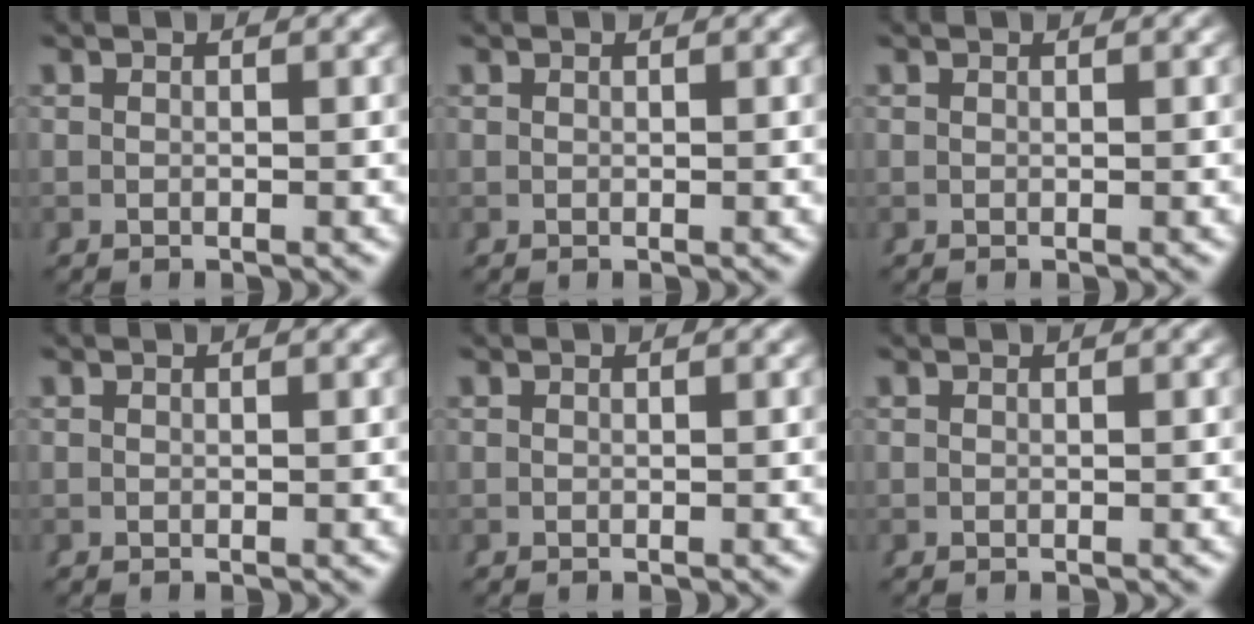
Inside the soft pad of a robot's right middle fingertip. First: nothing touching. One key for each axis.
{"total": 0.0}
{"total": 0.0}
{"total": 0.0}
{"total": 0.0}
{"total": 0.0}